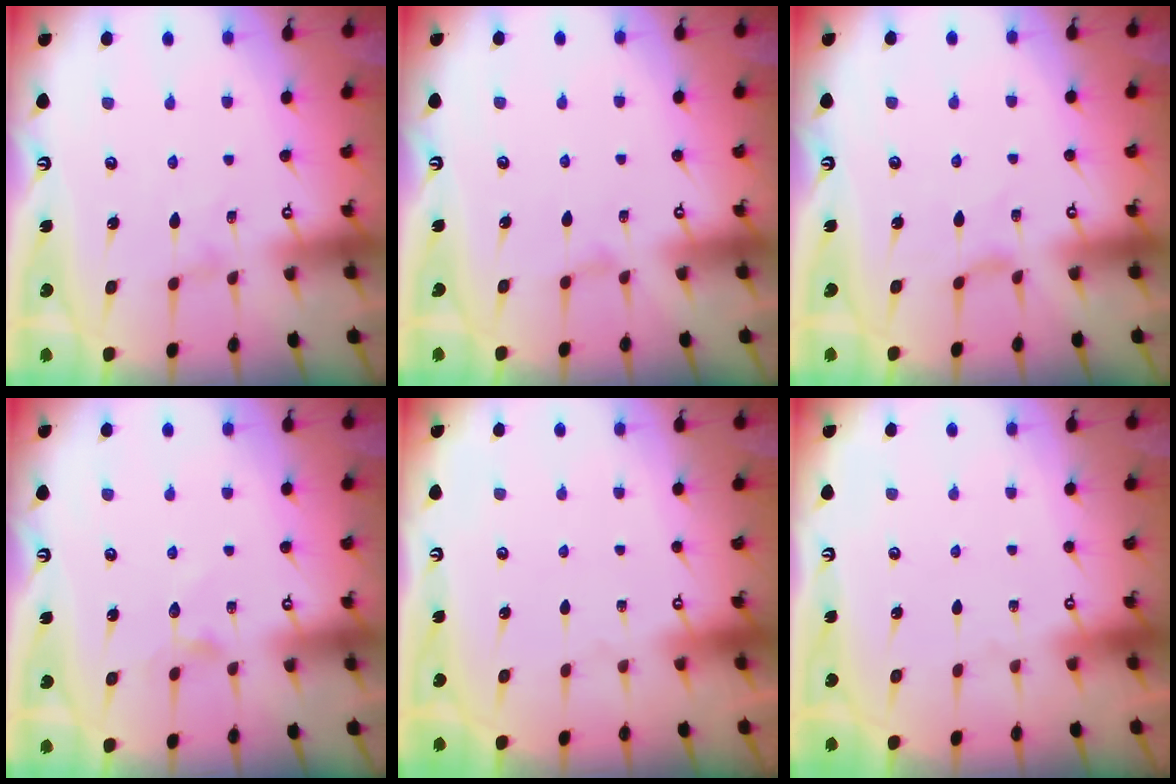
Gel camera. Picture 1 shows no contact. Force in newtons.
{"total": 0.8, "press": 0.8, "slide": 0.2}
{"total": 1.7, "press": 1.7, "slide": 0.3}
{"total": 4.1, "press": 4.1, "slide": 0.5}
{"total": 0.0}
{"total": 0.0}